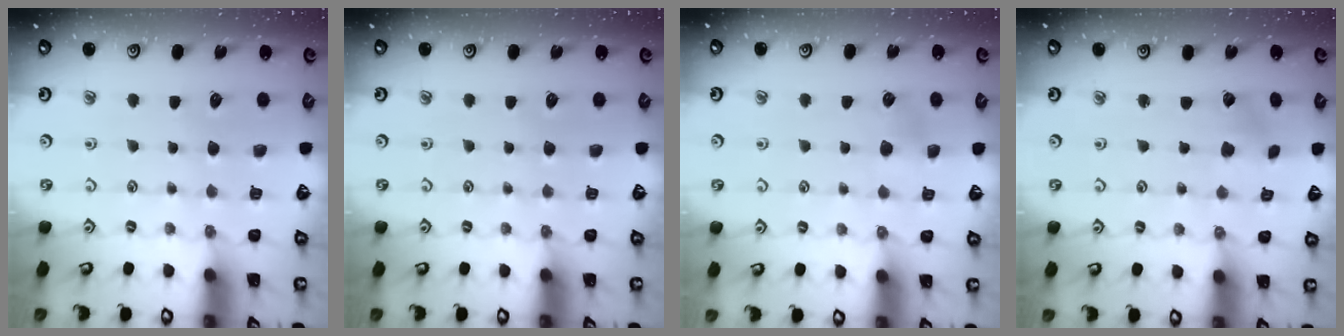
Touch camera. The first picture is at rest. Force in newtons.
{"total": 0.0}
{"total": 3.2, "press": 3.2, "slide": 0.4}
{"total": 1.1, "press": 1.1, "slide": 0.1}